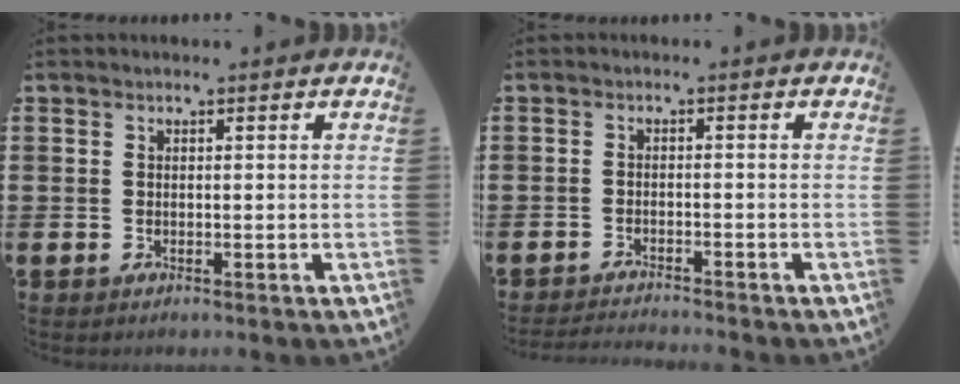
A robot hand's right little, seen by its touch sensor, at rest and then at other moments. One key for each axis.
{"total": 1.5, "fx": -1.5, "fy": -0.2, "fz": 0.1, "tx": -0.003, "ty": 0.003, "tz": -0.030}